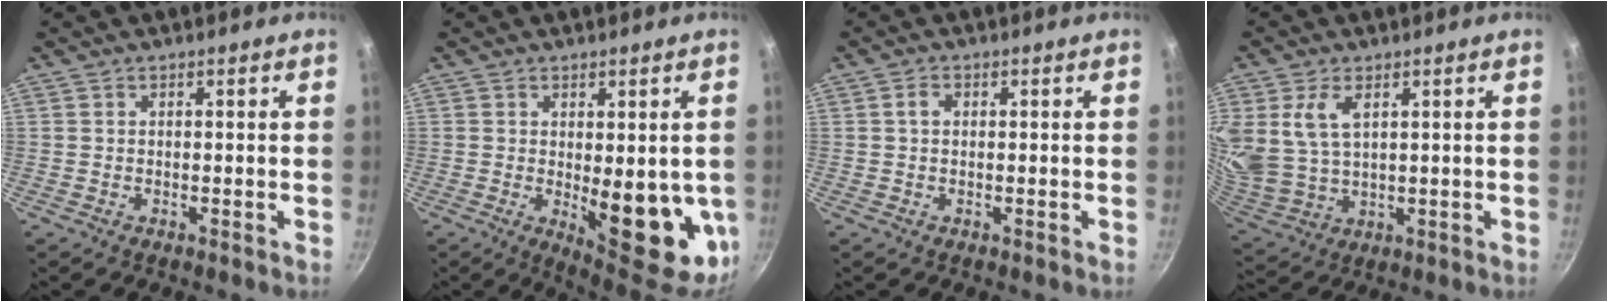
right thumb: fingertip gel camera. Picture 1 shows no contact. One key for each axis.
{"total": 15.4, "fx": -1.6, "fy": 6.4, "fz": 14.0, "tx": -0.151, "ty": -0.026, "tz": -0.005}
{"total": 1.6, "fx": 0.2, "fy": 1.2, "fz": 1.1, "tx": -0.017, "ty": 0.006, "tz": 0.003}
{"total": 10.6, "fx": 3.9, "fy": 6.5, "fz": 7.4, "tx": -0.141, "ty": -0.027, "tz": 0.088}